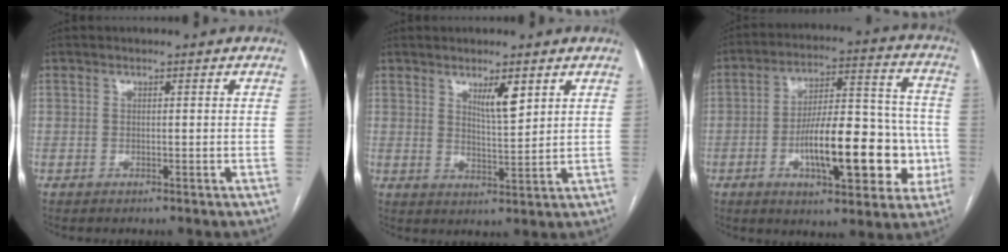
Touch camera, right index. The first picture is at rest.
{"total": 4.5, "force": [2.6, 0.8, 3.7], "torque": [-0.065, -0.006, 0.048]}
{"total": 18.1, "force": [-4.8, 6.2, 16.3], "torque": [-0.243, 0.029, -0.067]}